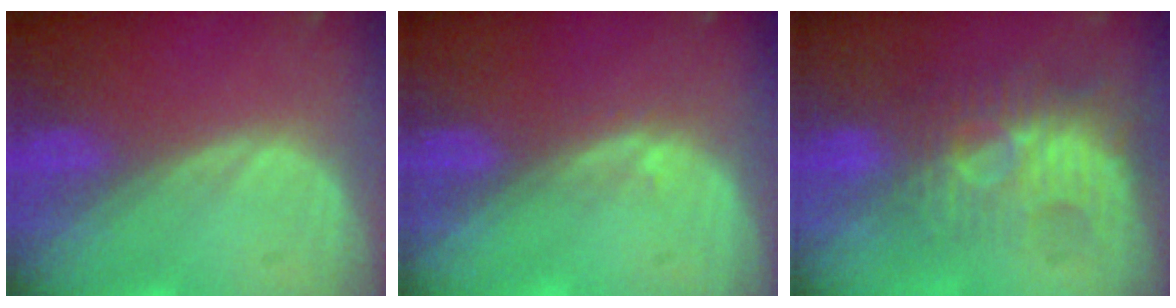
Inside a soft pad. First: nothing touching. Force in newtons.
{"total": 1.0, "press": 0.7, "slide": 0.7}
{"total": 9.8, "press": 8.5, "slide": 4.9}